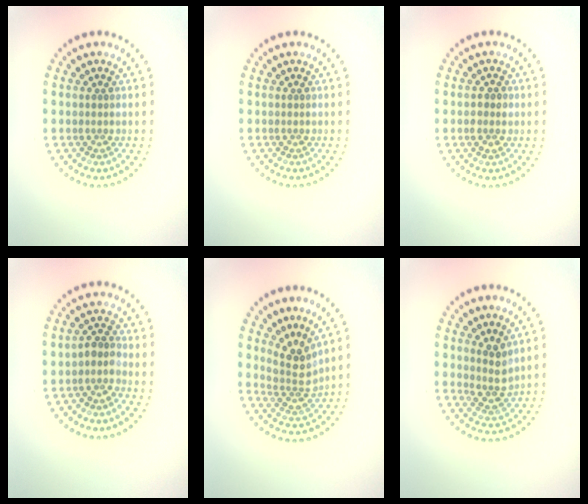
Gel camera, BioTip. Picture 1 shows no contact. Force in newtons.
{"total": 0.0}
{"total": 1.5, "press": 1.5, "slide": 0.1}
{"total": 1.8, "press": 1.6, "slide": 0.9}
{"total": 3.3, "press": 2.4, "slide": 2.2}
{"total": 2.7, "press": 2.1, "slide": 1.7}